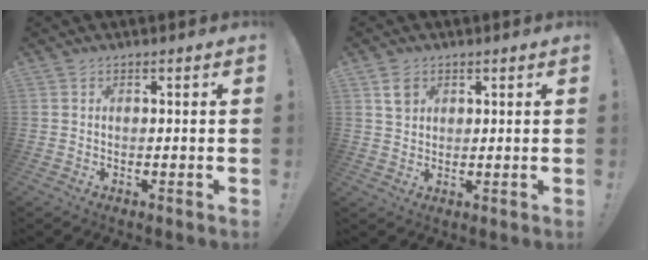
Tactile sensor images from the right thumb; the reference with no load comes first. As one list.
[{"total": 4.1, "force": [2.1, 3.1, 1.7], "torque": [-0.020, -0.002, 0.038]}]